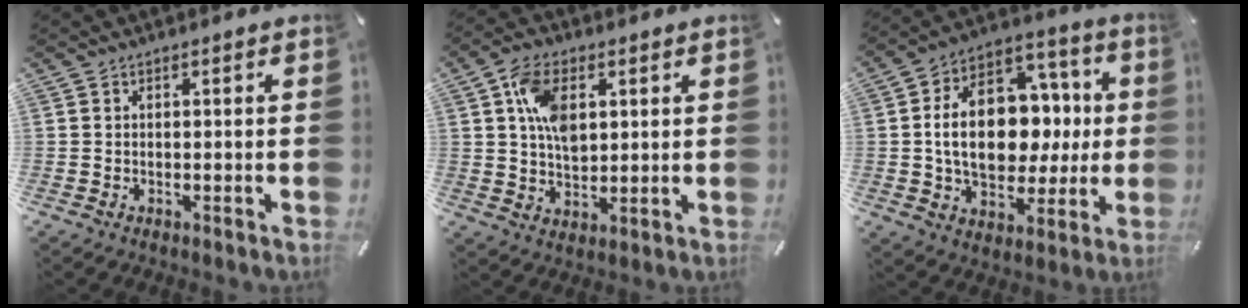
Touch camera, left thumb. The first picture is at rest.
{"total": 10.0, "force": [2.8, 6.6, 7.0], "torque": [-0.133, 0.001, 0.049]}
{"total": 18.7, "force": [-0.2, 13.5, 12.9], "torque": [-0.247, 0.003, 0.000]}